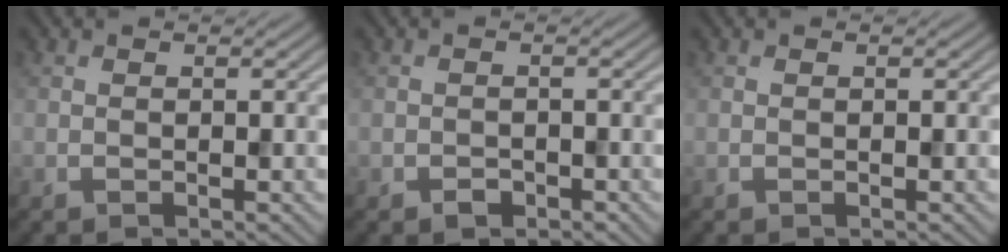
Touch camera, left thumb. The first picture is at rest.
{"total": 1.2, "force": [-0.9, 0.8, 0.4], "torque": [-0.005, -0.002, -0.017]}
{"total": 0.0}